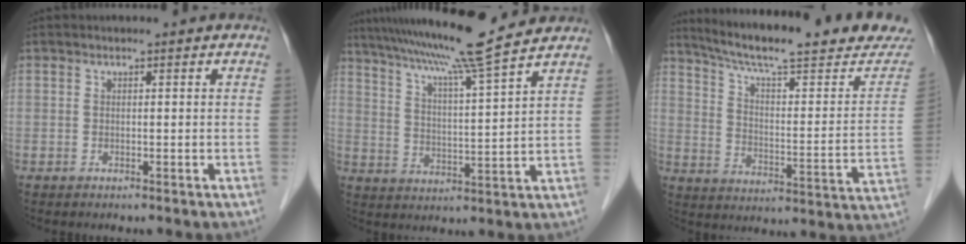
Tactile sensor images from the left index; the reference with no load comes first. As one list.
[{"total": 14.0, "force": [12.0, -1.7, 7.1], "torque": [-0.128, 0.006, 0.185]}, {"total": 25.3, "force": [22.0, 3.1, 12.2], "torque": [-0.184, -0.042, 0.293]}]